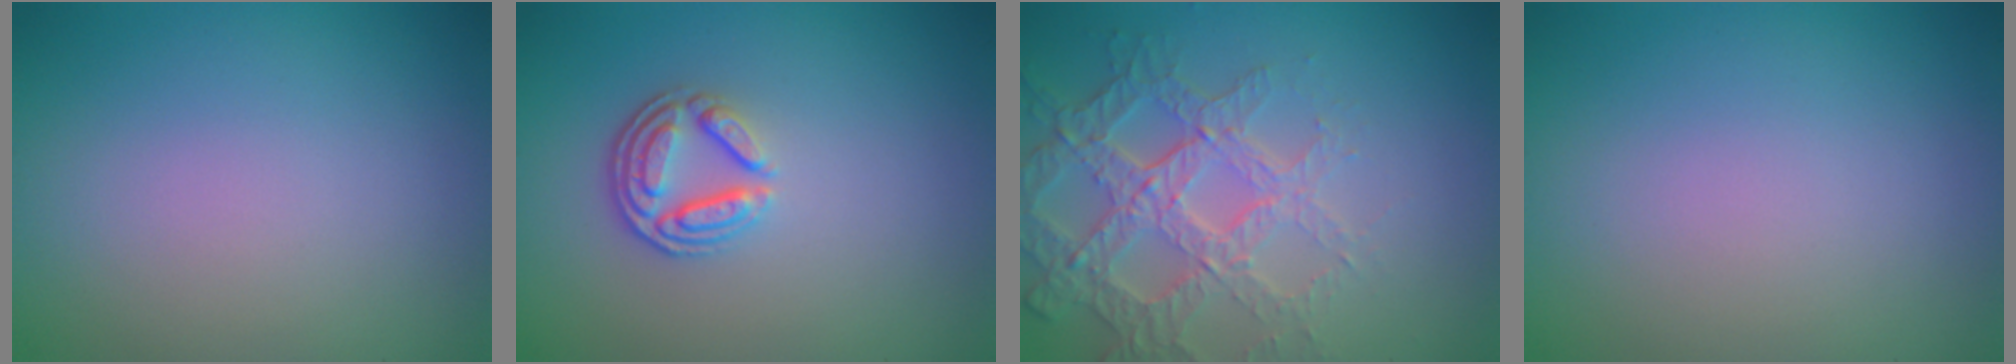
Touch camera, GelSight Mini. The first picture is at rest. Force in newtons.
{"total": 3.7, "press": 2.8, "slide": 2.5}
{"total": 5.0, "press": 4.5, "slide": 2.3}
{"total": 0.0}